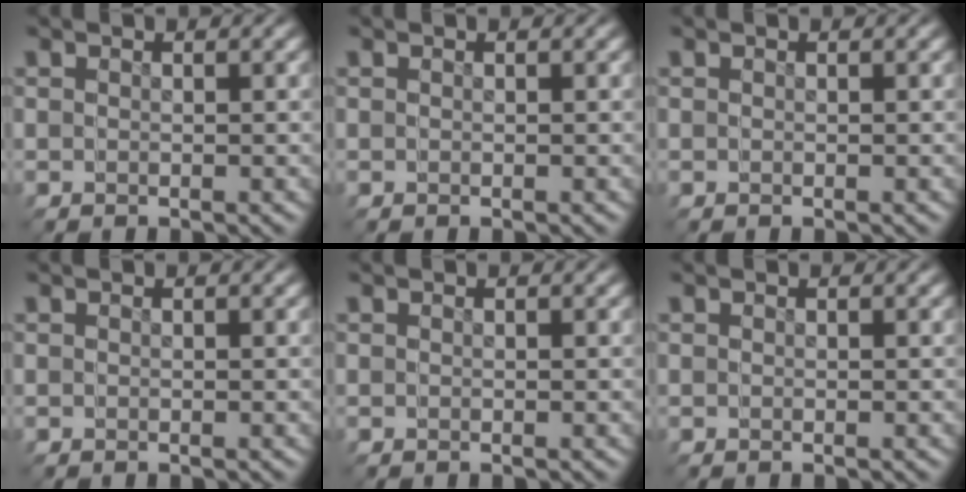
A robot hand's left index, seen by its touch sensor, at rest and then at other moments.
{"total": 0.0}
{"total": 0.0}
{"total": 0.0}
{"total": 0.0}
{"total": 0.0}